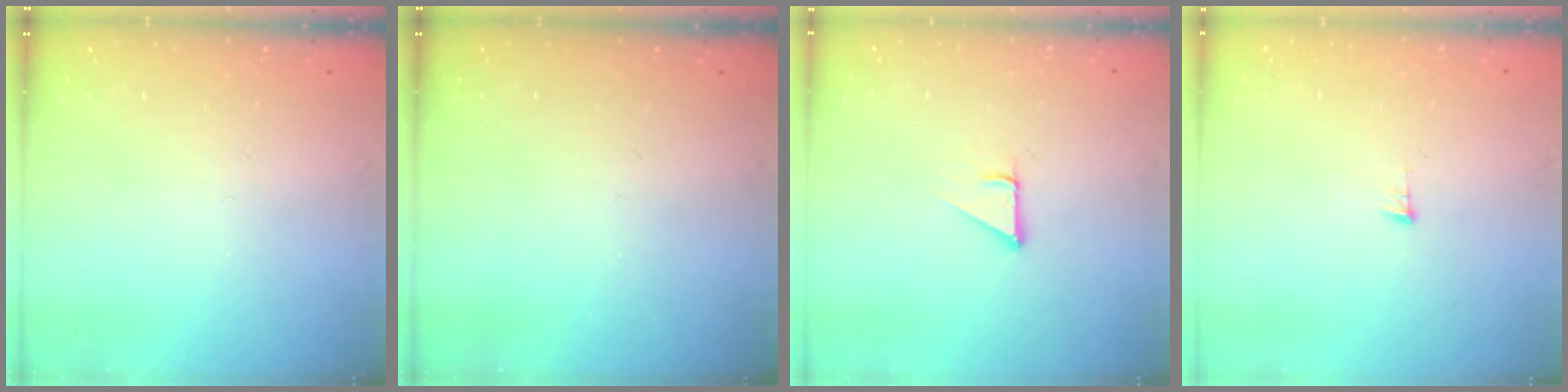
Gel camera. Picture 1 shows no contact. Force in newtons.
{"total": 0.0}
{"total": 1.6, "press": 1.6, "slide": 0.2}
{"total": 4.5, "press": 4.5, "slide": 0.3}